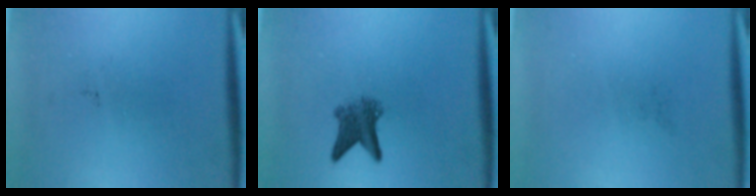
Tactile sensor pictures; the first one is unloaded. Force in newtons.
{"total": 4.3}
{"total": 0.0}